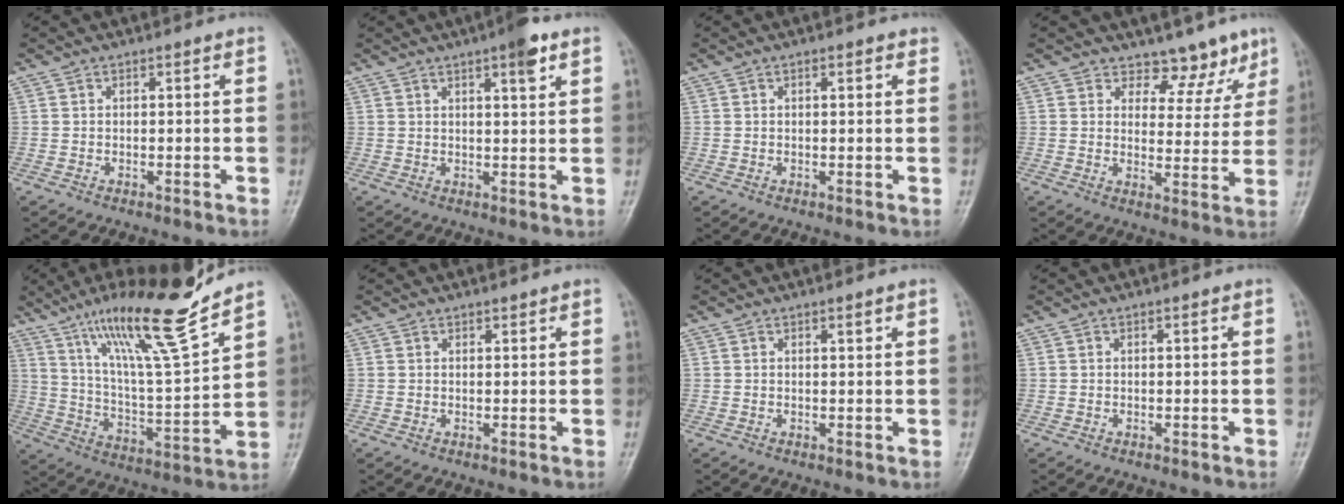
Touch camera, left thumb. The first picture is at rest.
{"total": 5.1, "force": [2.9, 1.0, 4.1], "torque": [-0.055, -0.010, 0.039]}
{"total": 1.4, "force": [0.8, 0.6, 1.1], "torque": [-0.012, 0.000, 0.007]}
{"total": 7.5, "force": [5.9, 4.2, 1.7], "torque": [0.014, -0.043, 0.075]}
{"total": 19.3, "force": [14.2, 1.7, 13.0], "torque": [-0.198, -0.080, 0.247]}
{"total": 0.7, "force": [0.6, 0.2, 0.2], "torque": [-0.004, -0.004, 0.009]}
{"total": 0.9, "force": [0.6, 0.2, 0.7], "torque": [-0.010, -0.003, 0.009]}
{"total": 0.0}